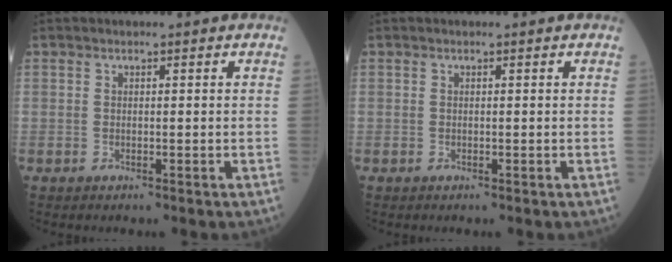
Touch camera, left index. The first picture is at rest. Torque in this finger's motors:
{"motor_torque": [0.15, -0.02, 0.04, 0.01]}